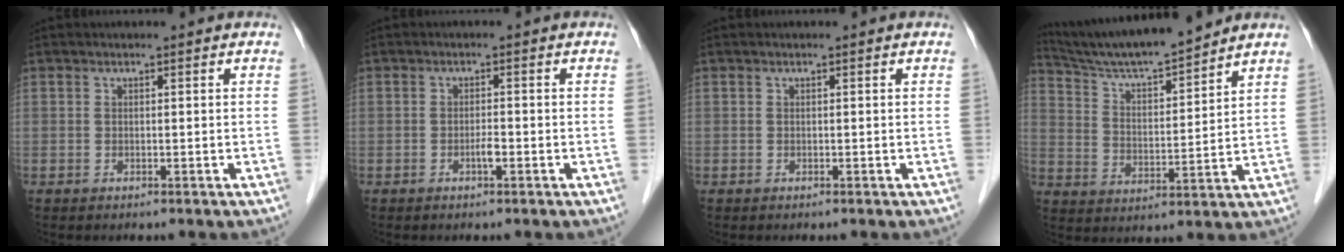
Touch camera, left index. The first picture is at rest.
{"total": 1.3, "force": [-0.6, 0.2, 1.2], "torque": [-0.023, 0.001, -0.012]}
{"total": 0.0}
{"total": 13.4, "force": [12.5, -0.1, 4.8], "torque": [-0.093, 0.008, 0.217]}